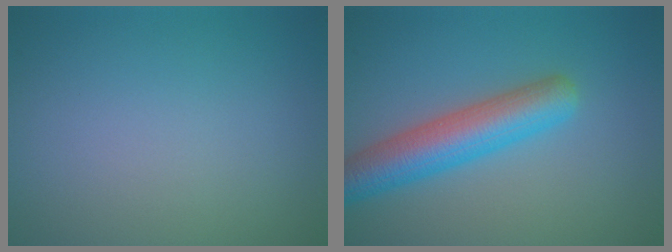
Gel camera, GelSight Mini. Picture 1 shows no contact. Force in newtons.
{"total": 5.7, "press": 5.7, "slide": 0.3}